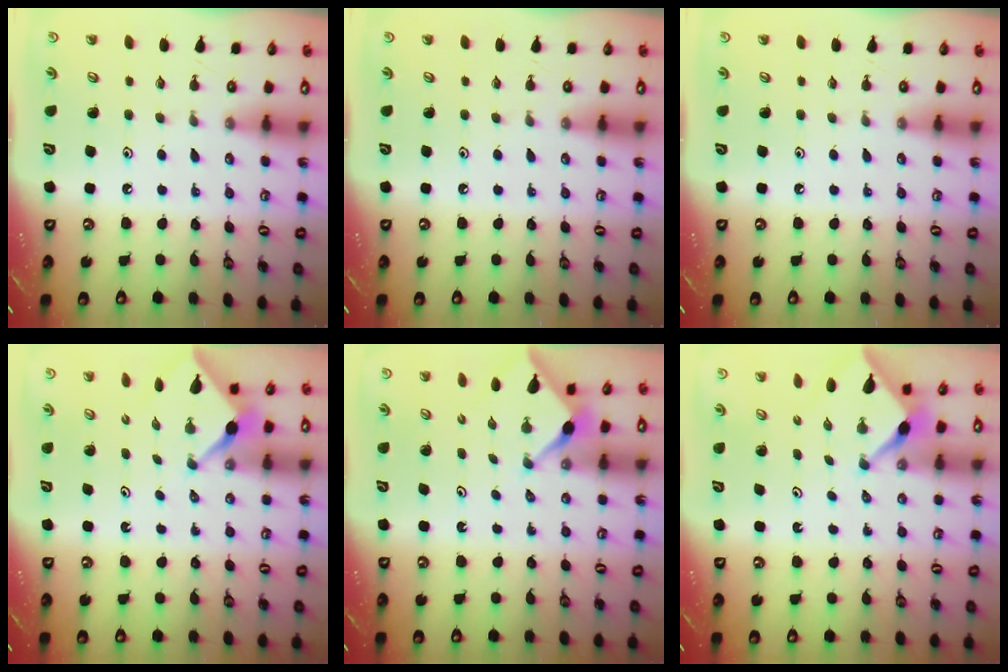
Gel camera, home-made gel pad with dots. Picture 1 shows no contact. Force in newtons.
{"total": 0.0}
{"total": 0.0}
{"total": 2.5, "press": 2.5, "slide": 0.3}
{"total": 3.1, "press": 3.0, "slide": 0.4}
{"total": 2.2, "press": 2.2, "slide": 0.3}